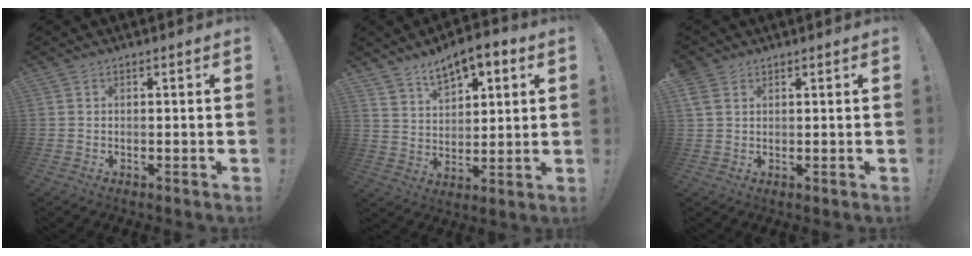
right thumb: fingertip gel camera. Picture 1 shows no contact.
{"total": 9.5, "force": [6.9, 5.1, 4.0], "torque": [-0.065, -0.043, 0.130]}
{"total": 3.6, "force": [2.2, 2.2, 1.8], "torque": [-0.032, -0.004, 0.043]}